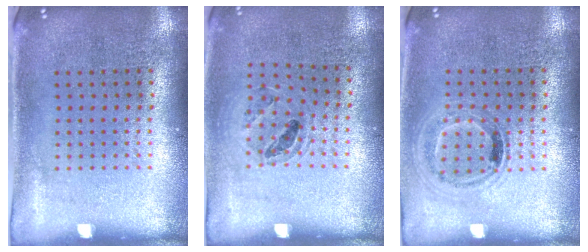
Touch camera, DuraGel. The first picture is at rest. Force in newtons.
{"total": 0.9, "press": 0.9, "slide": 0.1}
{"total": 1.0, "press": 0.9, "slide": 0.4}